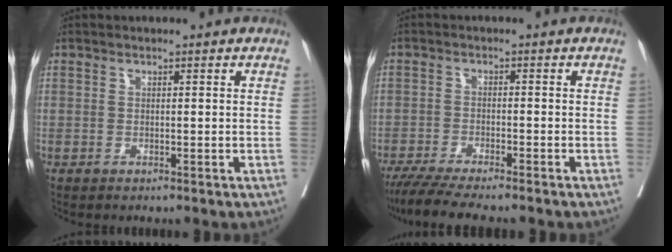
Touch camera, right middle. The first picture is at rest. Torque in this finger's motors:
{"motor_torque": [0.36, -0.38, 0.11, 0.06]}